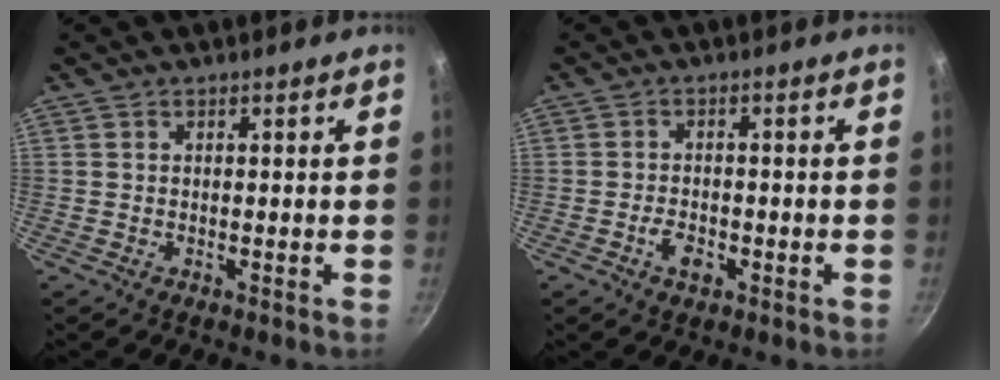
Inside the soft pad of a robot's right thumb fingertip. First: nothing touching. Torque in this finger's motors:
{"motor_torque": [1.13, 0.90, -0.30, -0.08, 0.19]}